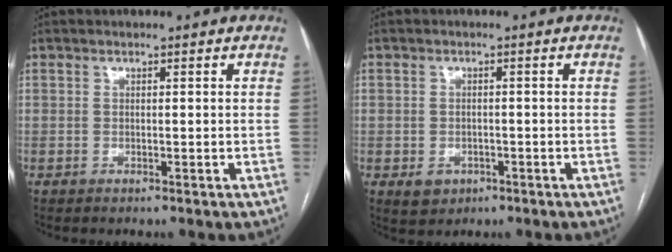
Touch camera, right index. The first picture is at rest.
{"total": 3.4, "force": [-1.3, 3.0, 1.0], "torque": [-0.009, 0.005, -0.008]}